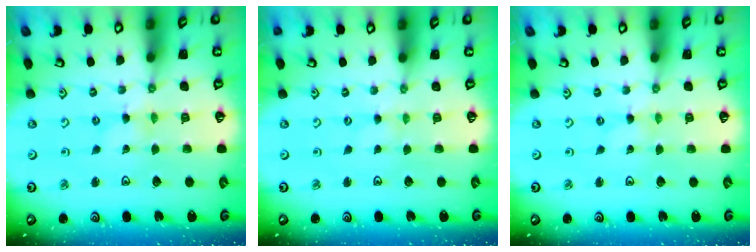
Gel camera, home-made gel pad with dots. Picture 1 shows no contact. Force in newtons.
{"total": 0.0}
{"total": 0.0}